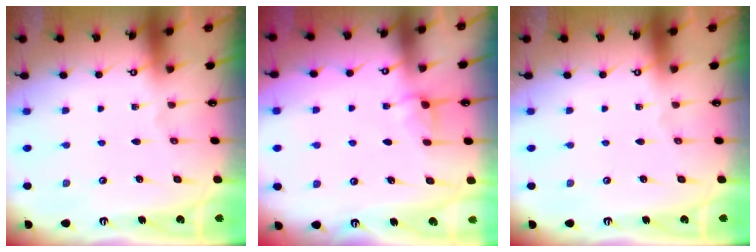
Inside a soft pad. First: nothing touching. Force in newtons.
{"total": 1.7, "press": 1.6, "slide": 0.7}
{"total": 0.0}